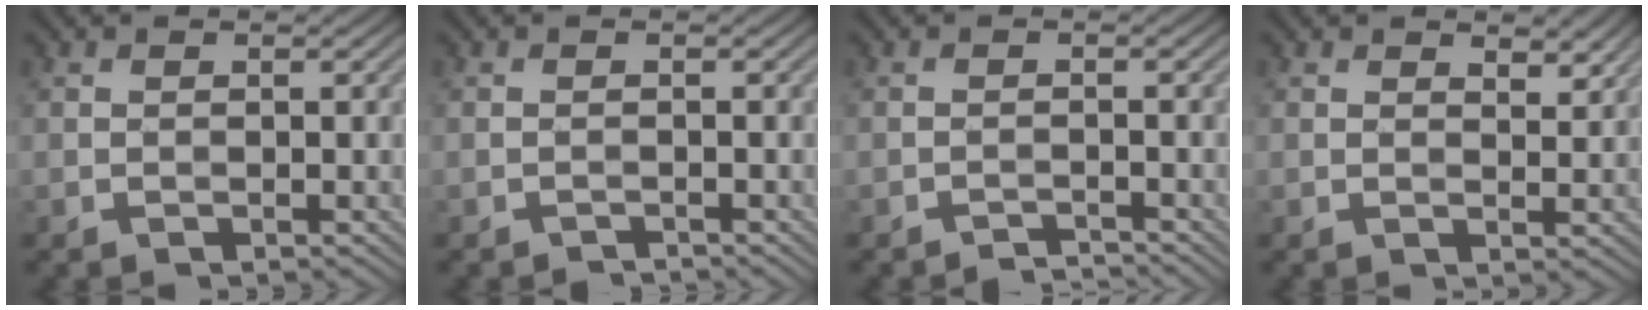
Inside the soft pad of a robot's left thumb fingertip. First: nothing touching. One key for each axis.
{"total": 0.8, "fx": -0.7, "fy": -0.3, "fz": -0.2, "tx": 0.002, "ty": 0.006, "tz": -0.015}
{"total": 1.4, "fx": -1.4, "fy": -0.3, "fz": 0.0, "tx": 0.001, "ty": 0.006, "tz": -0.029}
{"total": 3.0, "fx": 2.2, "fy": 1.2, "fz": 1.7, "tx": -0.030, "ty": -0.006, "tz": 0.040}